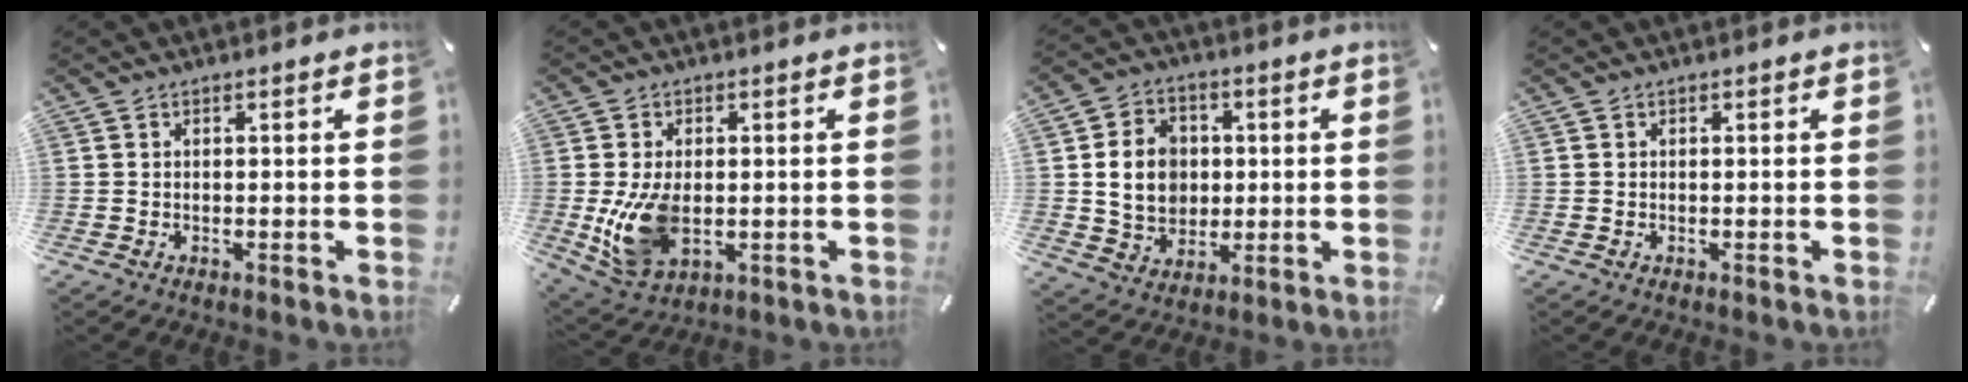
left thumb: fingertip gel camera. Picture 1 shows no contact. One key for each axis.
{"total": 11.5, "fx": -1.0, "fy": 7.5, "fz": 8.6, "tx": -0.177, "ty": -0.011, "tz": -0.013}
{"total": 10.6, "fx": 0.9, "fy": 9.1, "fz": 5.3, "tx": -0.099, "ty": 0.010, "tz": 0.019}
{"total": 0.0}